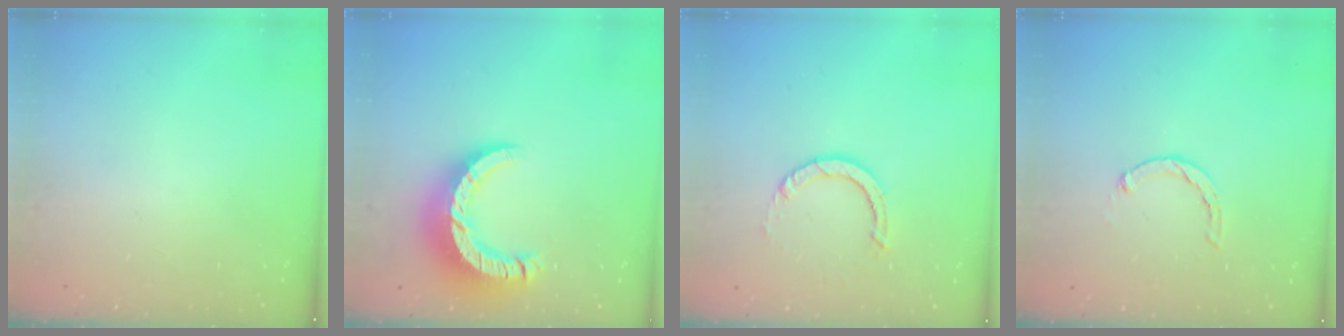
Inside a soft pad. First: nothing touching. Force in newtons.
{"total": 12.9, "press": 12.9, "slide": 1.3}
{"total": 3.9, "press": 3.8, "slide": 0.4}
{"total": 1.1, "press": 1.1, "slide": 0.2}